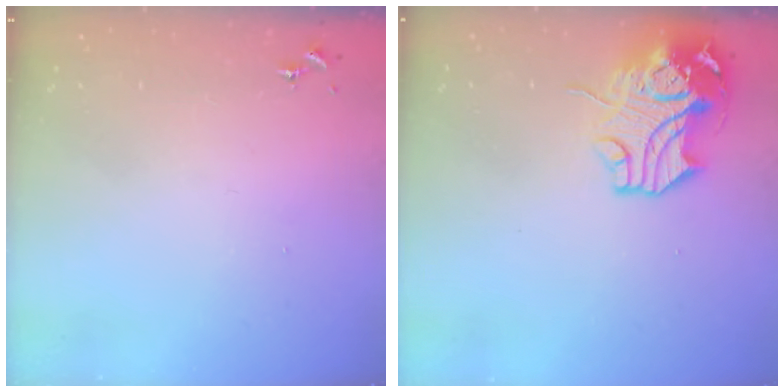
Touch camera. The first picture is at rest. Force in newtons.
{"total": 13.9, "press": 13.7, "slide": 2.3}